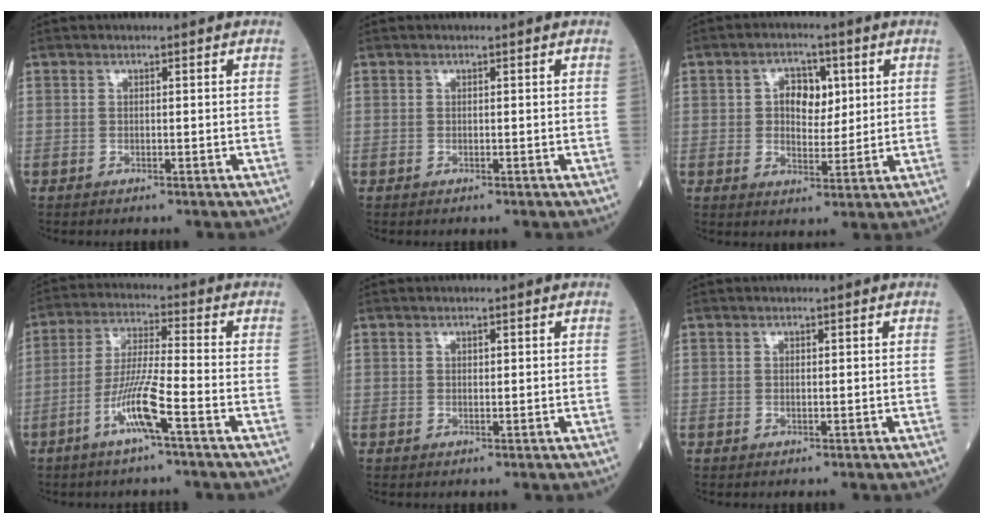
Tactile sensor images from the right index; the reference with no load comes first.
{"total": 0.0}
{"total": 5.9, "force": [1.6, 3.6, 4.3], "torque": [-0.067, 0.012, 0.028]}
{"total": 8.2, "force": [-4.0, -0.3, 7.2], "torque": [-0.143, -0.002, -0.081]}
{"total": 0.7, "force": [0.3, 0.3, 0.5], "torque": [-0.009, -0.001, 0.005]}
{"total": 0.0}